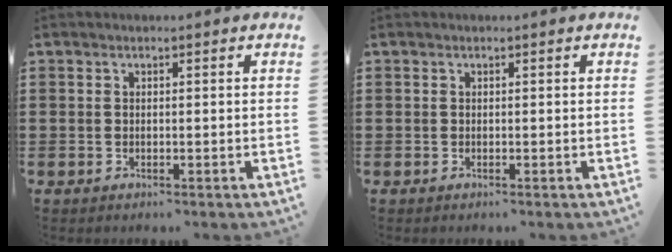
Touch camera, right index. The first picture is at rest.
{"total": 0.0}